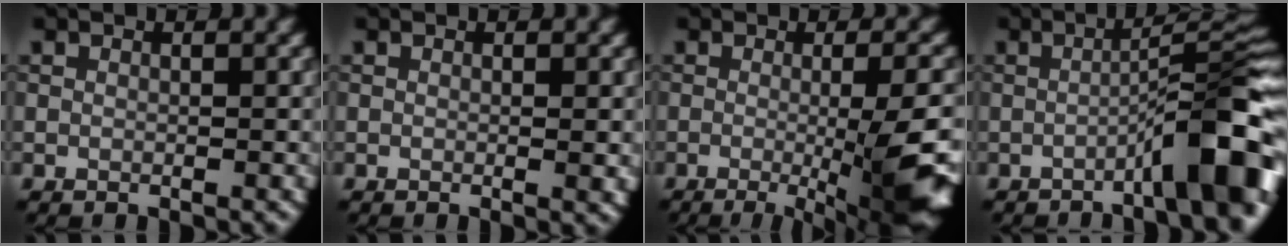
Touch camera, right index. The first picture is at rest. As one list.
[{"total": 1.1, "force": [0.1, 0.2, 1.0], "torque": [-0.013, -0.004, 0.000]}, {"total": 9.9, "force": [-2.4, 2.2, 9.3], "torque": [-0.114, -0.005, -0.029]}, {"total": 8.4, "force": [-3.5, 1.3, 7.5], "torque": [-0.097, 0.026, -0.059]}]